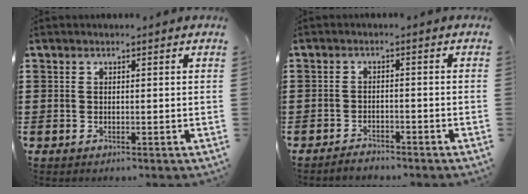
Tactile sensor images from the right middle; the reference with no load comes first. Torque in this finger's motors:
{"motor_torque": [-0.19, -0.08, -0.20, -0.02]}